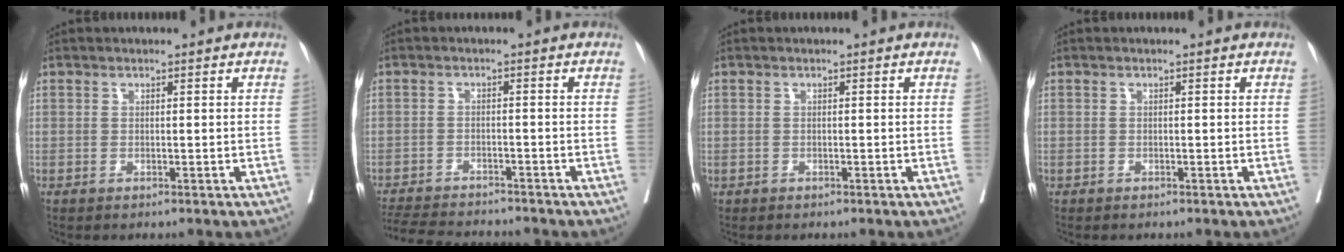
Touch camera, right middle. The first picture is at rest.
{"total": 10.3, "force": [-9.7, 1.3, 3.2], "torque": [-0.053, -0.006, -0.145]}
{"total": 0.0}
{"total": 0.0}